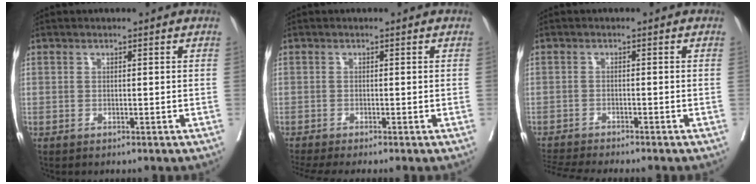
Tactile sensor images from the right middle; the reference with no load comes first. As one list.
[{"total": 4.0, "force": [-3.5, -0.6, 1.8], "torque": [-0.028, -0.015, -0.062]}, {"total": 6.9, "force": [-6.5, -0.6, 2.4], "torque": [-0.040, -0.015, -0.105]}]